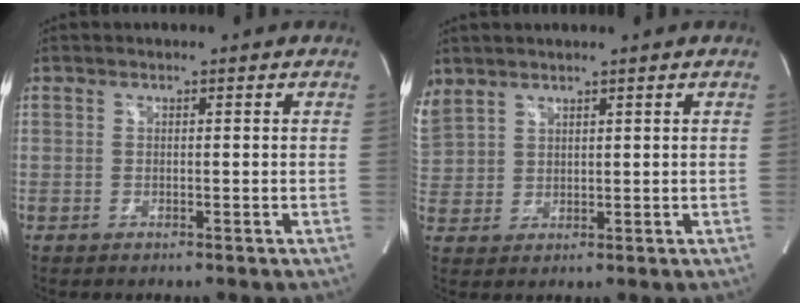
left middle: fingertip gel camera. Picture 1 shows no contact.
{"total": 8.4, "force": [5.4, 6.0, 2.4], "torque": [-0.093, 0.016, 0.123]}